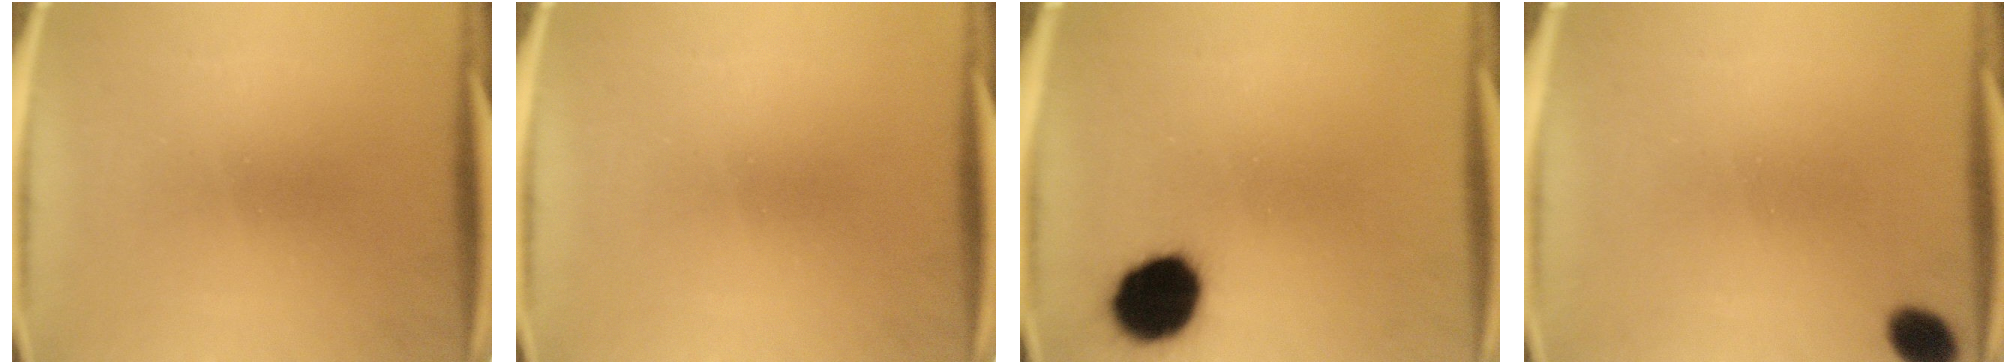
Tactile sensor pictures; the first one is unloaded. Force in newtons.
{"total": 0.0}
{"total": 13.4}
{"total": 4.7}